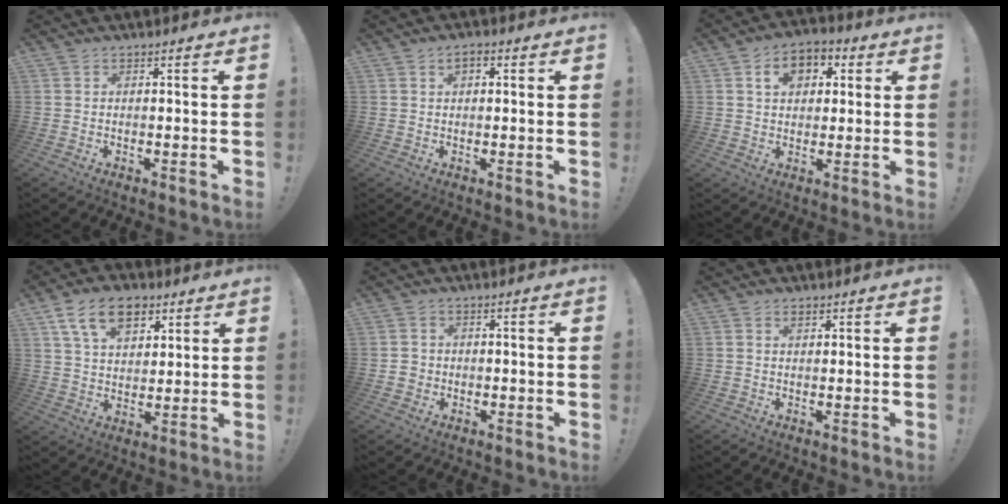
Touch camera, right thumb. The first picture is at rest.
{"total": 2.1, "force": [0.8, 1.1, 1.5], "torque": [-0.023, 0.003, 0.013]}
{"total": 8.8, "force": [3.0, 6.6, 5.0], "torque": [-0.075, 0.005, 0.055]}
{"total": 14.3, "force": [7.4, 8.9, 8.4], "torque": [-0.133, -0.021, 0.138]}
{"total": 2.9, "force": [0.2, 2.9, 0.4], "torque": [0.000, 0.005, 0.004]}
{"total": 1.4, "force": [0.9, 0.7, 0.7], "torque": [-0.012, 0.000, 0.017]}